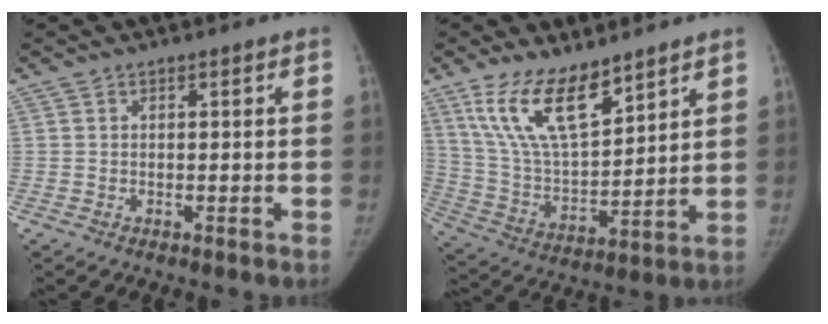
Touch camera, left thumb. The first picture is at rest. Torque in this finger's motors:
{"motor_torque": [0.56, 0.15, 1.62, -1.15, 0.47]}